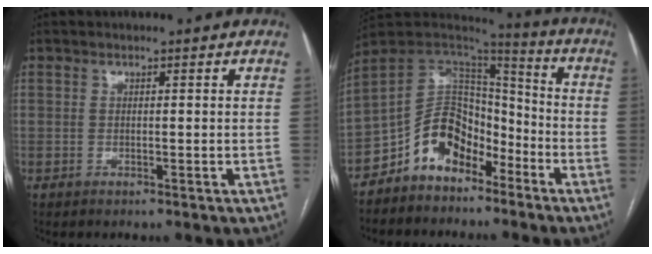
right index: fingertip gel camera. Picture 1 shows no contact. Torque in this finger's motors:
{"motor_torque": [0.33, -0.23, -0.38, -0.21]}